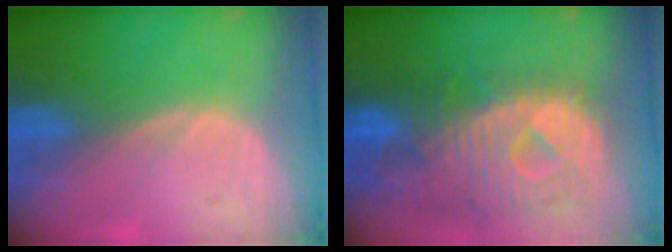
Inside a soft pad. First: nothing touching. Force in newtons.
{"total": 12.1, "press": 10.5, "slide": 6.1}